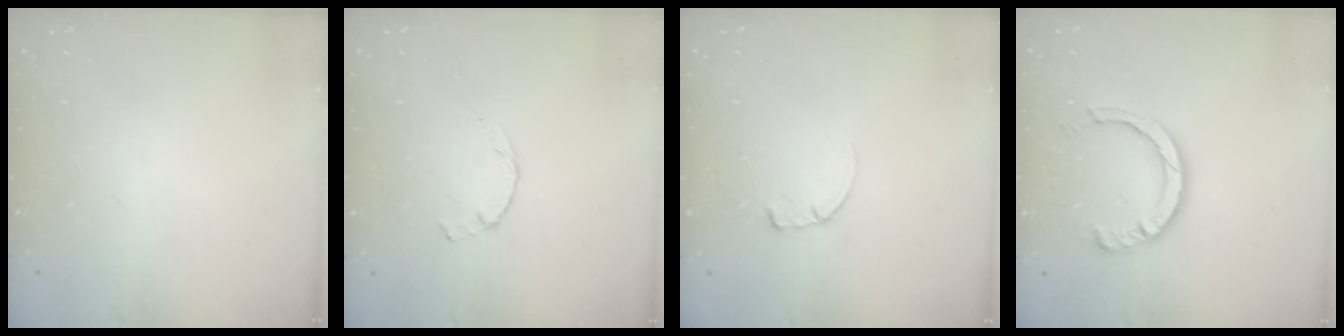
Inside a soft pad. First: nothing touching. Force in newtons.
{"total": 0.8, "press": 0.7, "slide": 0.2}
{"total": 0.6, "press": 0.5, "slide": 0.2}
{"total": 8.0, "press": 8.0, "slide": 0.8}